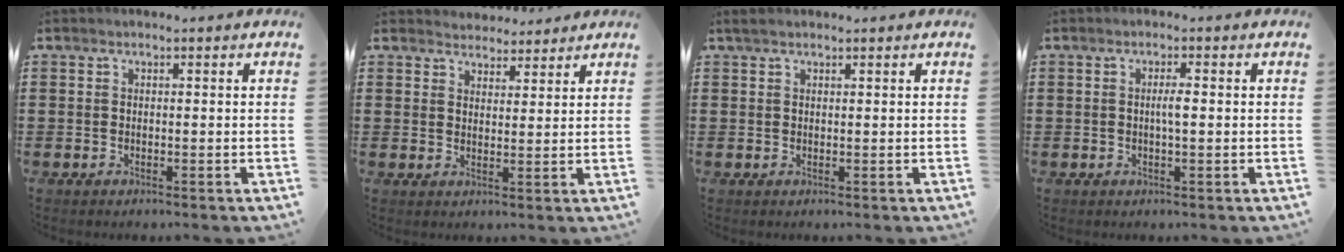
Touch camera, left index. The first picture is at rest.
{"total": 3.1, "force": [2.8, 1.1, -0.5], "torque": [-0.002, -0.005, 0.054]}
{"total": 0.9, "force": [0.7, 0.4, 0.5], "torque": [-0.010, 0.002, 0.013]}
{"total": 1.8, "force": [-0.1, 0.3, 1.8], "torque": [-0.035, -0.002, -0.003]}